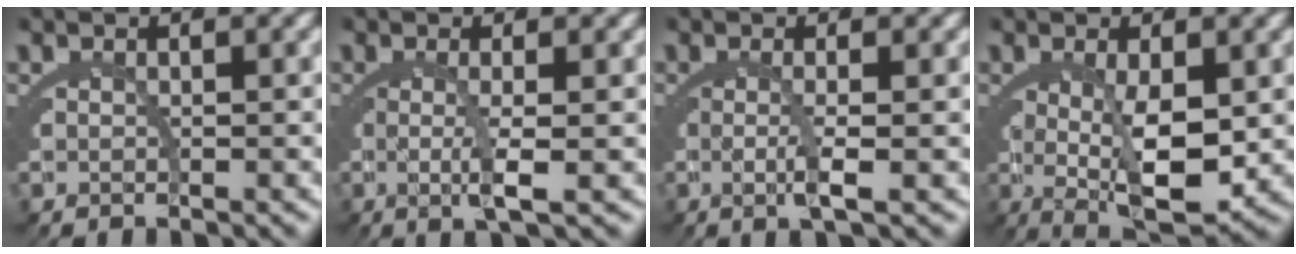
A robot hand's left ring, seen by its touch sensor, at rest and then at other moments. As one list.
[{"total": 3.3, "force": [0.2, 0.3, 3.3], "torque": [-0.060, -0.009, 0.007]}, {"total": 2.8, "force": [0.1, 0.2, 2.8], "torque": [-0.051, -0.007, 0.004]}, {"total": 7.3, "force": [-1.4, 2.4, 6.7], "torque": [-0.103, -0.031, -0.002]}]